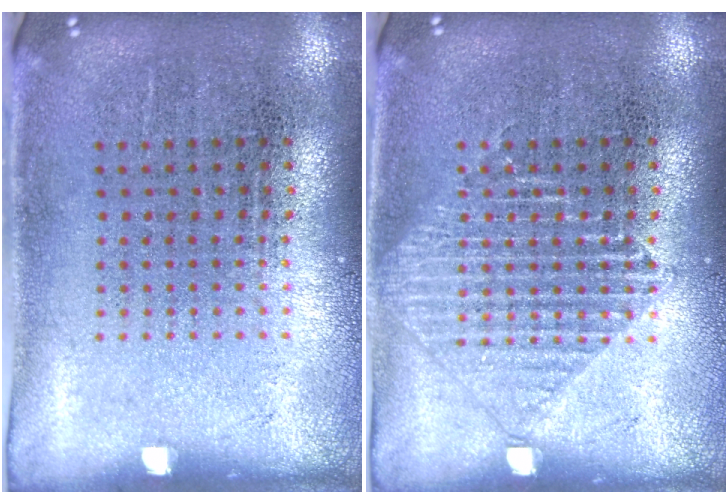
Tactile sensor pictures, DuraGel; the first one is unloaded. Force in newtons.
{"total": 1.9, "press": 1.8, "slide": 0.4}